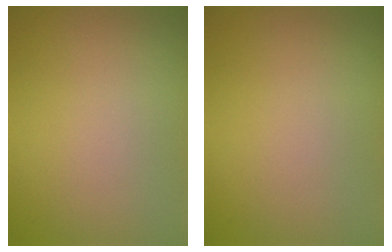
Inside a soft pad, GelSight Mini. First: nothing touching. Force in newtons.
{"total": 0.0}